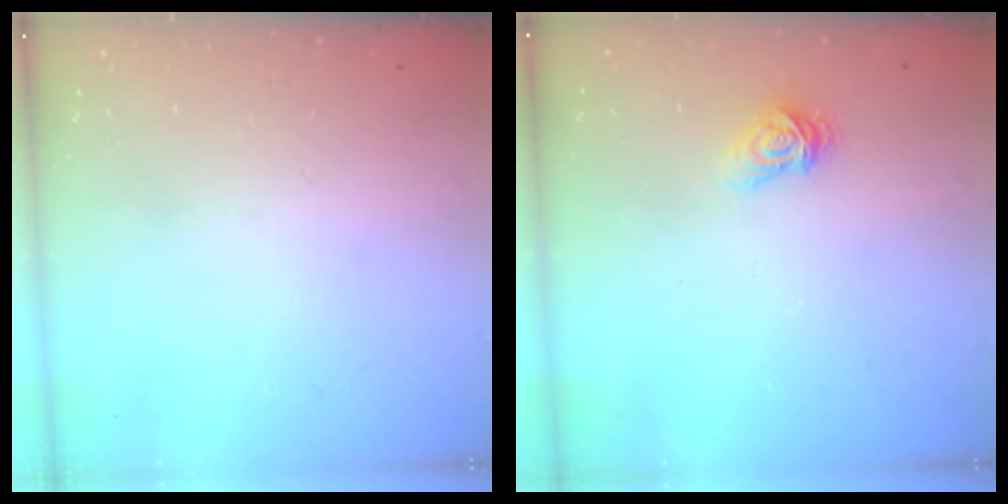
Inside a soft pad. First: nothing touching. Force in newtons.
{"total": 3.8, "press": 3.8, "slide": 0.4}